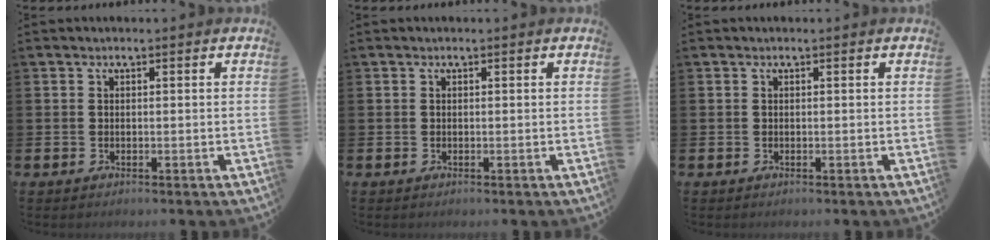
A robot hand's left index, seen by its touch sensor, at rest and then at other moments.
{"total": 0.0}
{"total": 0.0}